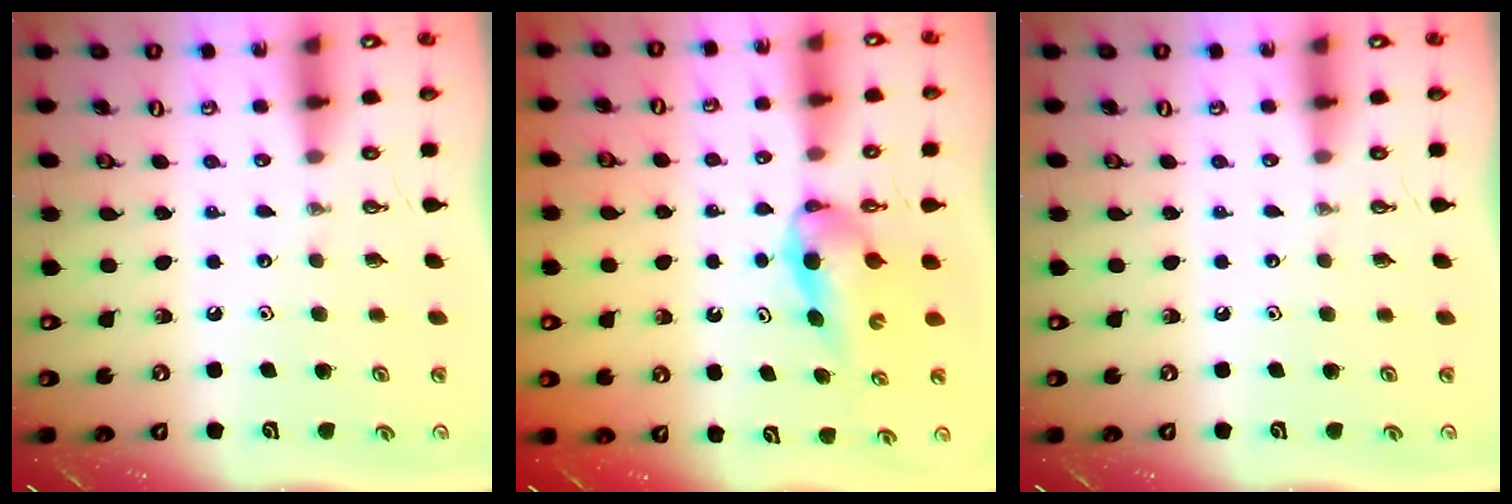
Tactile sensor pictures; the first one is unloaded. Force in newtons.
{"total": 7.5, "press": 5.4, "slide": 5.2}
{"total": 0.0}